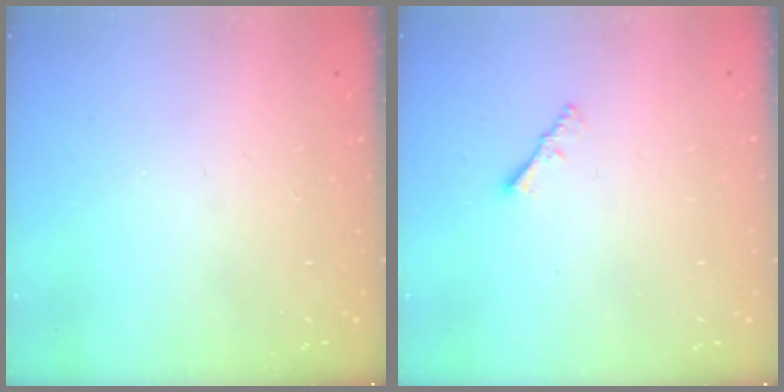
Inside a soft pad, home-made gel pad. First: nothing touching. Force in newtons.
{"total": 1.3, "press": 1.2, "slide": 0.4}